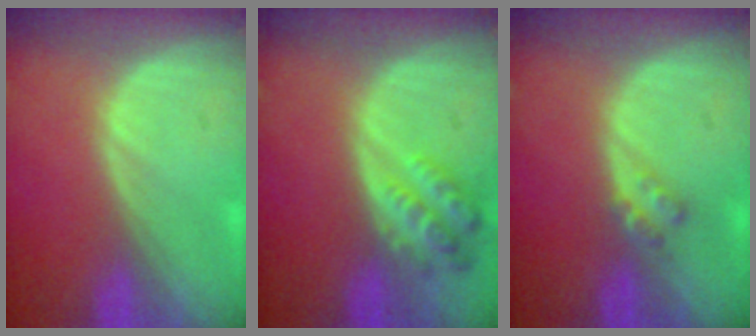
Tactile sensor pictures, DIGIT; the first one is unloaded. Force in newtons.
{"total": 5.4, "press": 5.0, "slide": 2.1}
{"total": 2.0, "press": 2.0, "slide": 0.2}